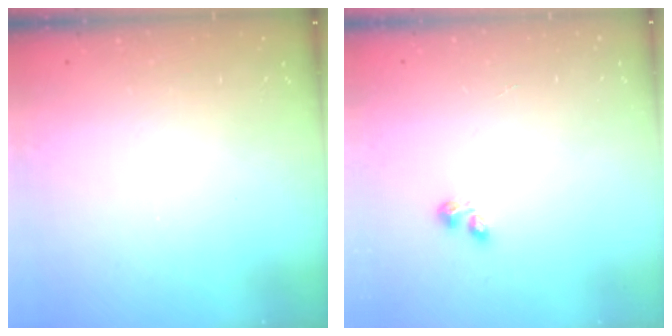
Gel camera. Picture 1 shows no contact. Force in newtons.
{"total": 2.9, "press": 2.8, "slide": 0.6}